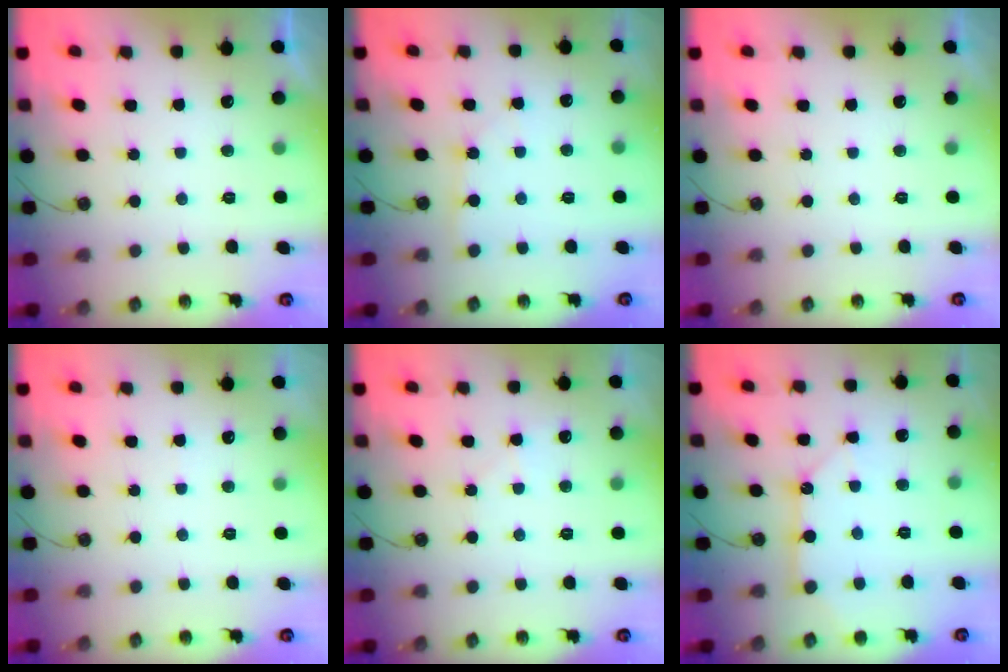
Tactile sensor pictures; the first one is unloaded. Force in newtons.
{"total": 2.2, "press": 2.2, "slide": 0.2}
{"total": 0.0}
{"total": 2.5, "press": 2.4, "slide": 0.4}
{"total": 4.8, "press": 4.7, "slide": 0.6}
{"total": 9.9, "press": 9.9, "slide": 0.5}